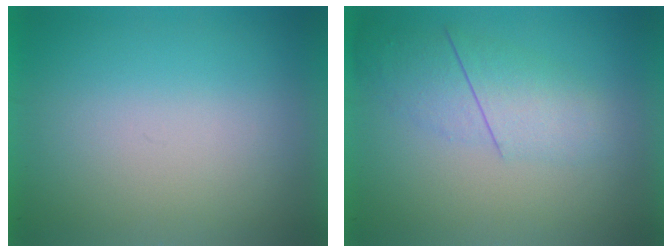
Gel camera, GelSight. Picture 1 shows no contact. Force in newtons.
{"total": 2.3}